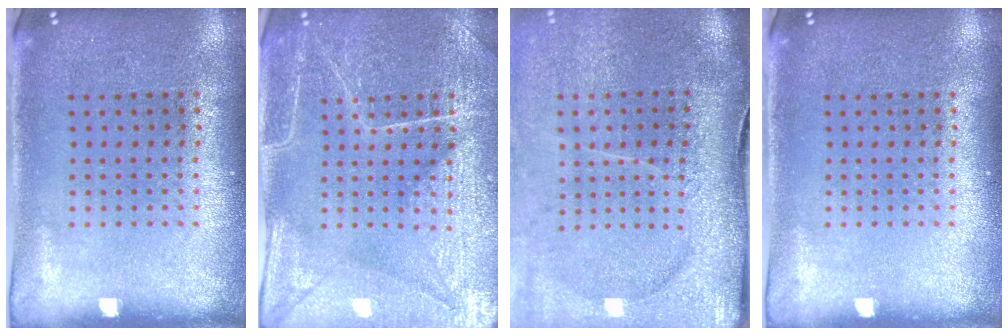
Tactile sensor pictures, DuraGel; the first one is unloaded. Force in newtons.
{"total": 4.3, "press": 4.2, "slide": 1.1}
{"total": 4.6, "press": 3.7, "slide": 2.8}
{"total": 0.0}